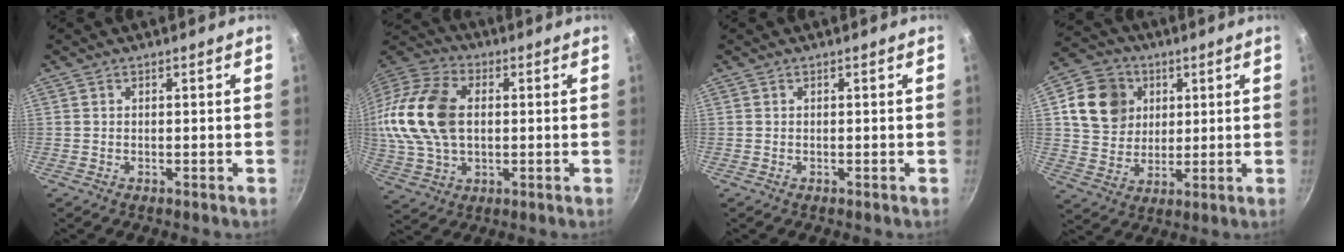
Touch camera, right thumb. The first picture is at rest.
{"total": 18.8, "force": [1.6, 12.5, 14.0], "torque": [-0.270, 0.022, 0.023]}
{"total": 0.0}
{"total": 12.6, "force": [3.7, 10.7, 5.4], "torque": [-0.070, -0.001, 0.065]}